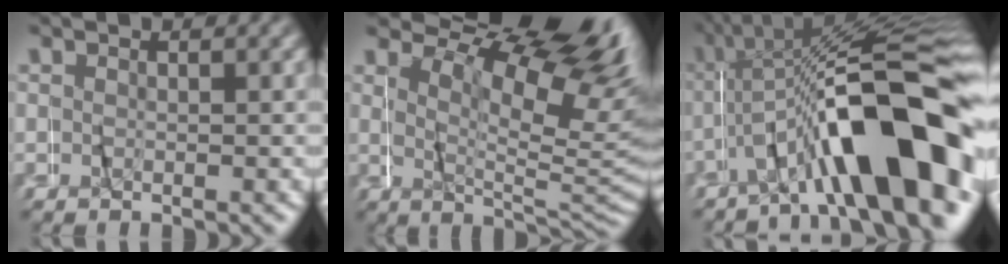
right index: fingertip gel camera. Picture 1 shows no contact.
{"total": 14.6, "force": [4.7, 5.7, 12.6], "torque": [-0.159, 0.023, 0.059]}
{"total": 17.1, "force": [-3.0, 6.6, 15.5], "torque": [-0.231, 0.002, -0.042]}